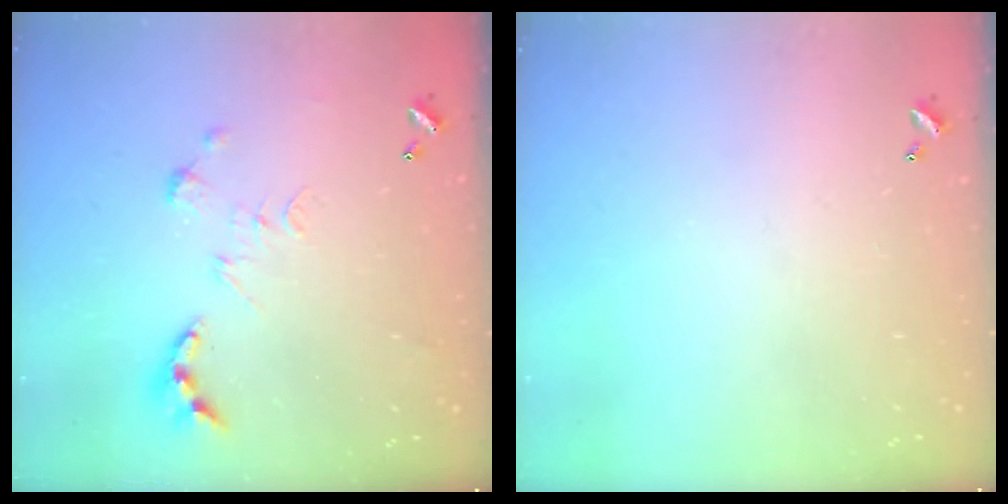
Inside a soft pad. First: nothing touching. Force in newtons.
{"total": 0.0}